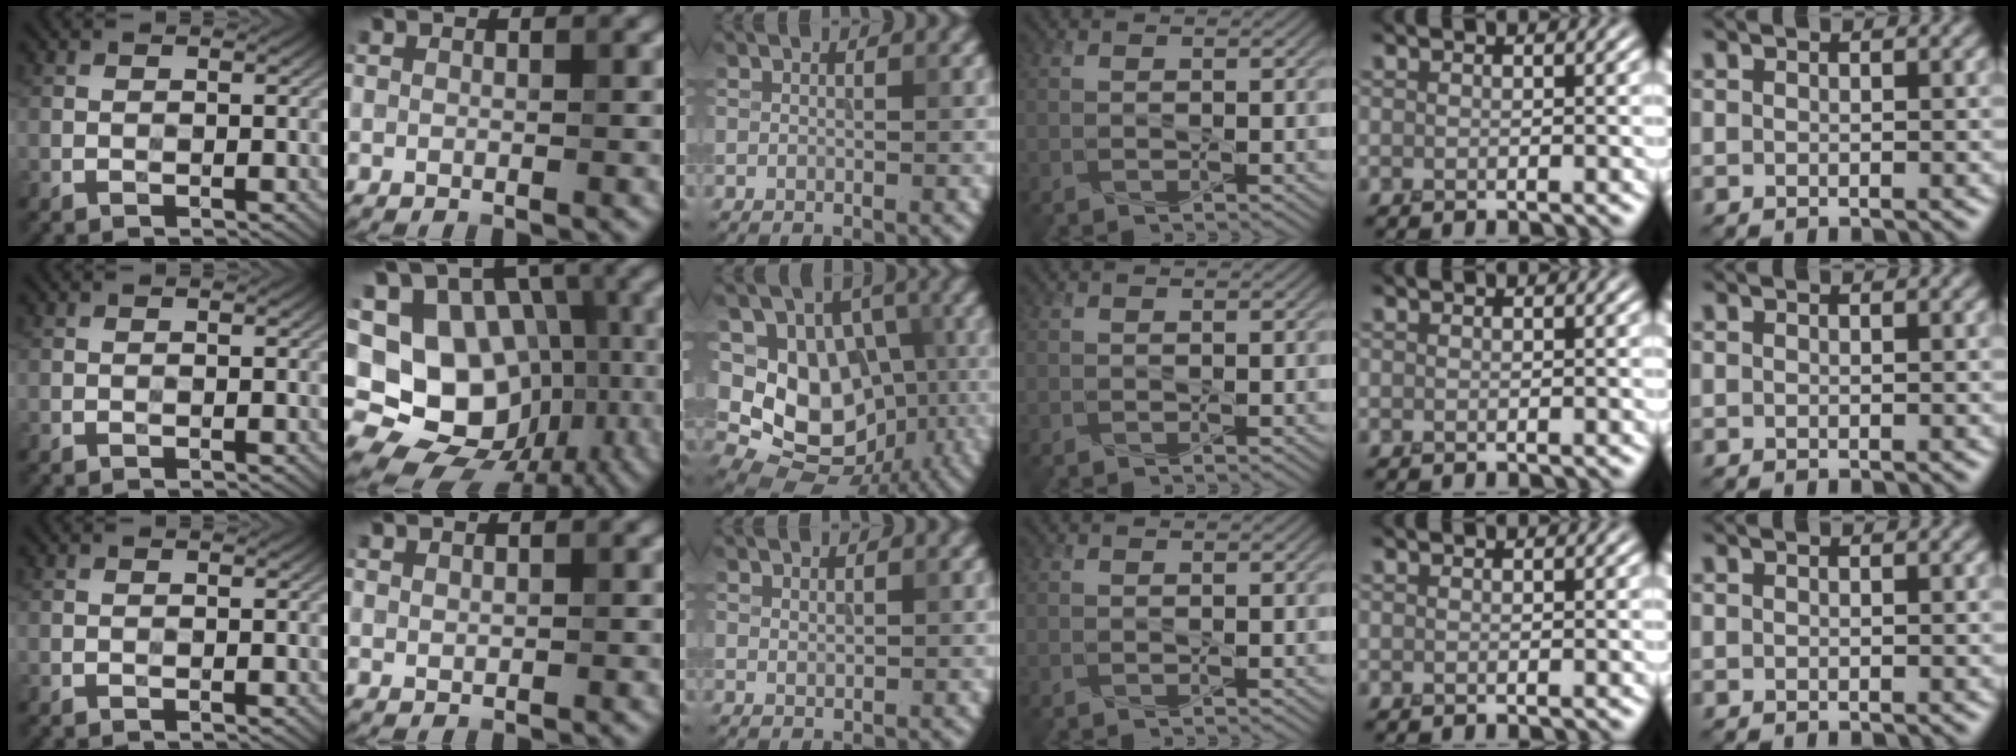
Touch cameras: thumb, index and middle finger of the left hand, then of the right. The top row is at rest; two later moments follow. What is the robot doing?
{"motion": "press", "object": "stapler"}